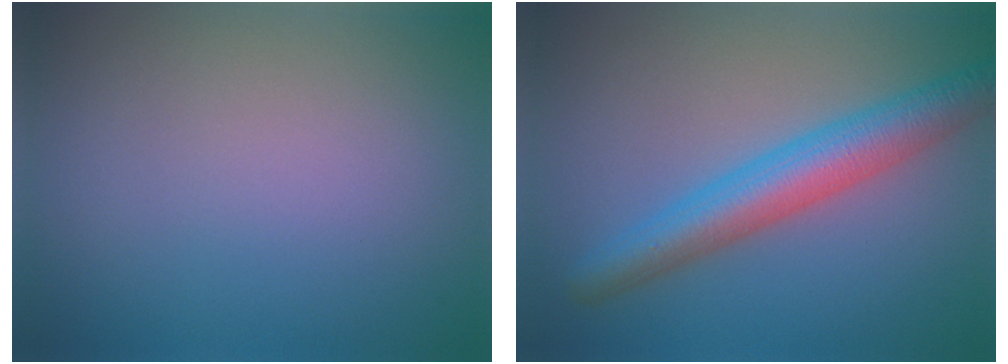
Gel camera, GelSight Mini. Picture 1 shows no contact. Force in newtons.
{"total": 6.0, "press": 6.0, "slide": 0.1}